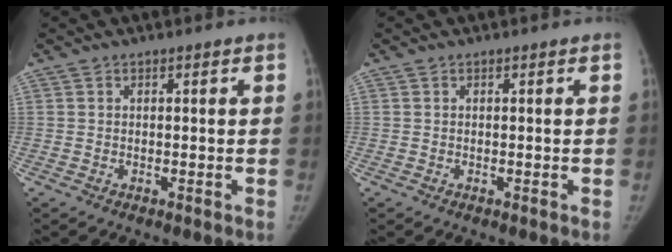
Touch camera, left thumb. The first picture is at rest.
{"total": 0.0}